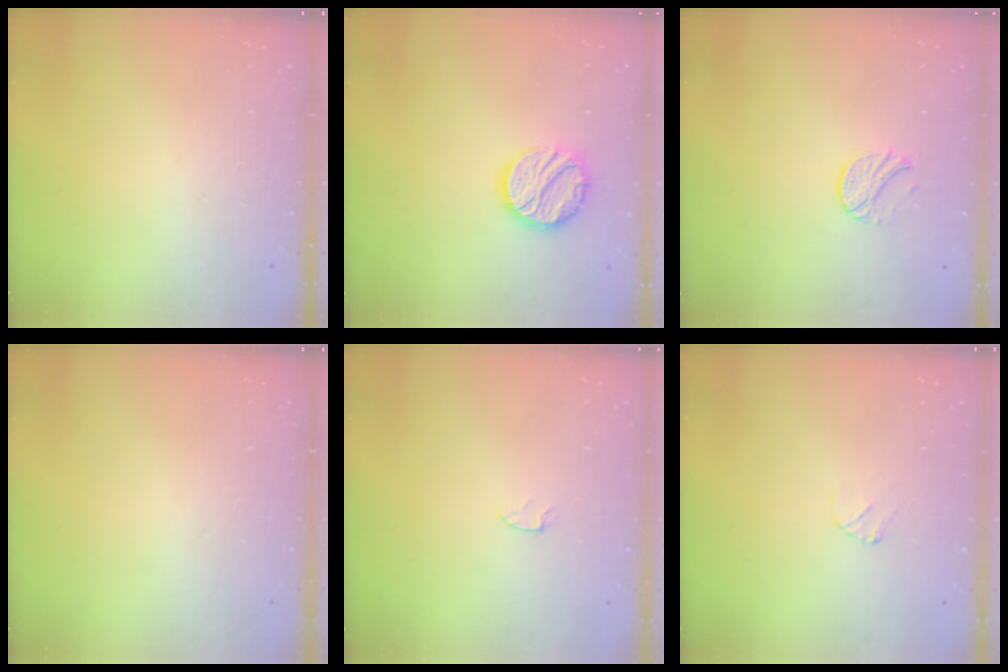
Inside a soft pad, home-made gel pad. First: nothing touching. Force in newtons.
{"total": 12.3, "press": 12.3, "slide": 0.8}
{"total": 7.5, "press": 7.5, "slide": 0.8}
{"total": 0.0}
{"total": 2.9, "press": 2.9, "slide": 0.3}
{"total": 3.6, "press": 3.6, "slide": 0.2}